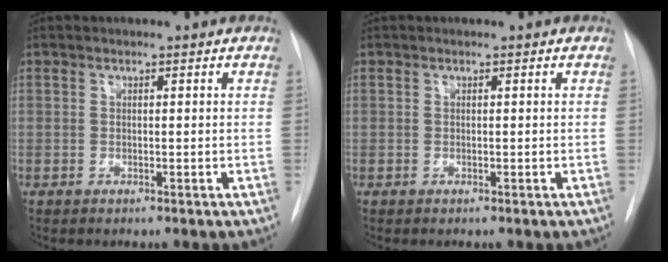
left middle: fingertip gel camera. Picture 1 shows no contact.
{"total": 0.0}